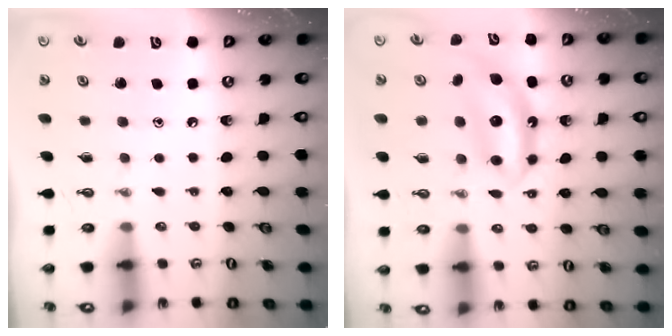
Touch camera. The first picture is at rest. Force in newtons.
{"total": 6.5, "press": 6.5, "slide": 0.3}